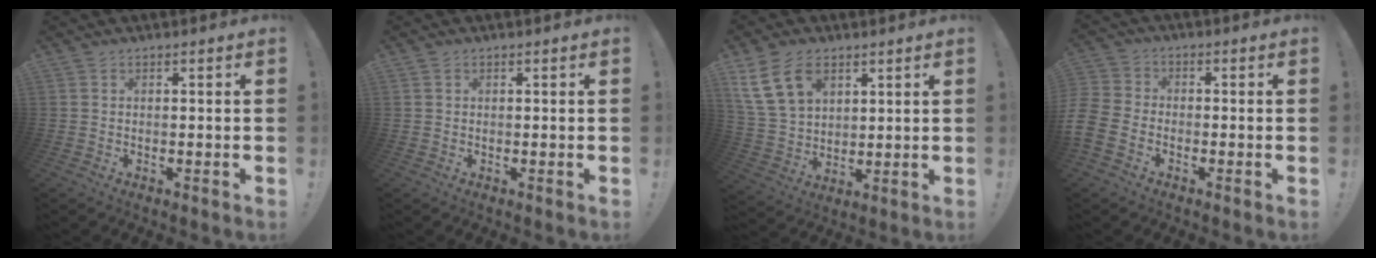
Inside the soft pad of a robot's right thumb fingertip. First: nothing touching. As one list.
[{"total": 0.6, "force": [0.2, 0.5, 0.2], "torque": [-0.001, 0.001, 0.004]}, {"total": 14.4, "force": [7.5, 9.4, 7.9], "torque": [-0.158, -0.030, 0.145]}, {"total": 6.8, "force": [-4.0, 4.7, 2.8], "torque": [-0.072, 0.024, -0.074]}]